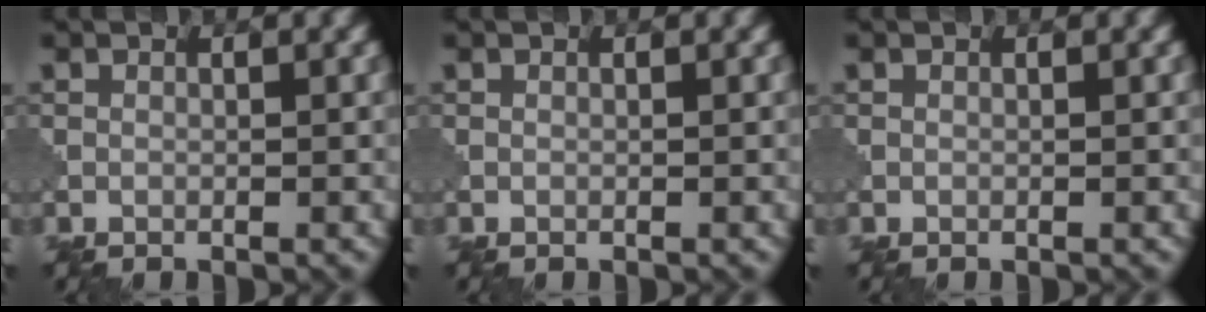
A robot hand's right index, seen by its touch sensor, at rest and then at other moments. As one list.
[{"total": 0.0}, {"total": 0.0}]